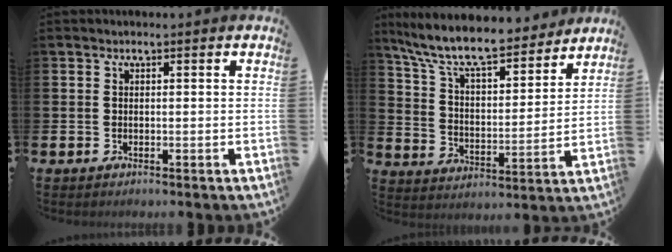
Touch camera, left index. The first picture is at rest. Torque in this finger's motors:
{"motor_torque": [1.07, -1.07, 0.36, 0.21]}